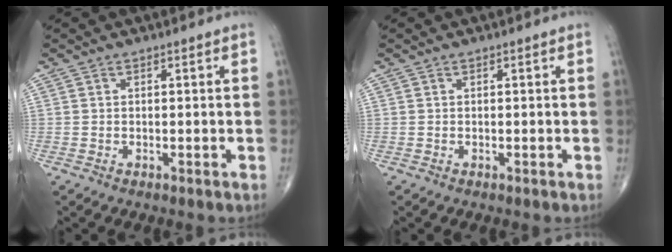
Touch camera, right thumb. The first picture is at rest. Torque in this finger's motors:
{"motor_torque": [0.08, -0.22, 0.27, -0.14, -0.02]}